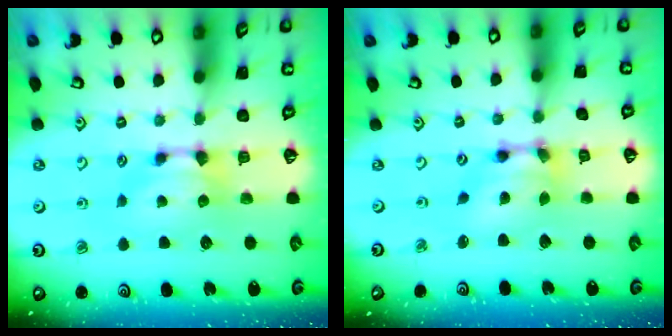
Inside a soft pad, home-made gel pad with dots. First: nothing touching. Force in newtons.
{"total": 6.2, "press": 5.7, "slide": 2.5}